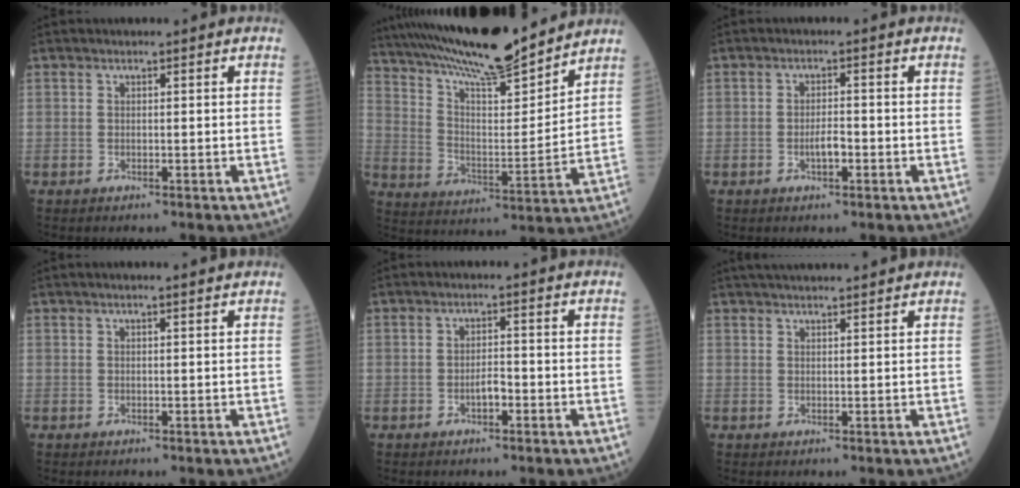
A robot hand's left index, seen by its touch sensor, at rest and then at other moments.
{"total": 19.5, "force": [17.1, 1.7, 9.2], "torque": [-0.167, 0.005, 0.285]}
{"total": 2.2, "force": [-0.9, 0.6, 2.0], "torque": [-0.035, 0.002, -0.014]}
{"total": 1.7, "force": [1.5, -0.2, 0.9], "torque": [-0.012, 0.008, 0.021]}
{"total": 2.0, "force": [-0.9, 0.7, 1.6], "torque": [-0.028, 0.004, -0.016]}
{"total": 8.6, "force": [7.7, 0.7, 3.6], "torque": [-0.055, 0.034, 0.107]}